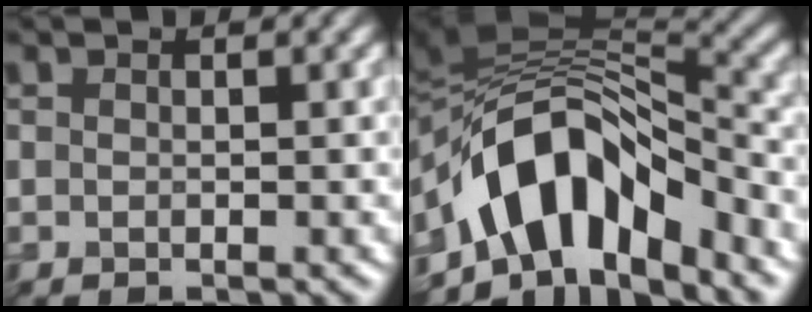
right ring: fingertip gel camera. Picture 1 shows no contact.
{"total": 10.8, "force": [-5.8, 5.6, 7.3], "torque": [-0.130, 0.012, -0.088]}